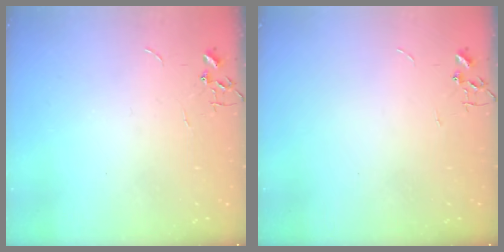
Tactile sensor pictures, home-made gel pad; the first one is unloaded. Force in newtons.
{"total": 0.0}